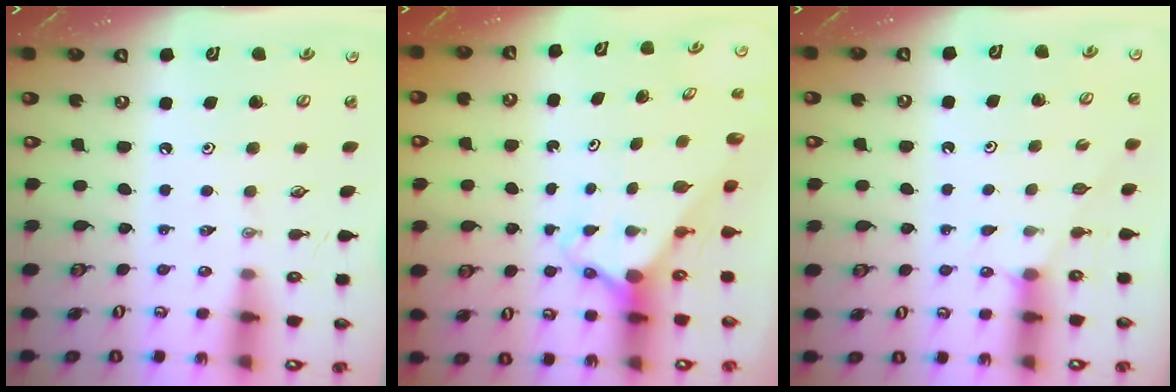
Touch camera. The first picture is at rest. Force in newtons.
{"total": 2.7, "press": 2.7, "slide": 0.2}
{"total": 2.5, "press": 2.5, "slide": 0.3}